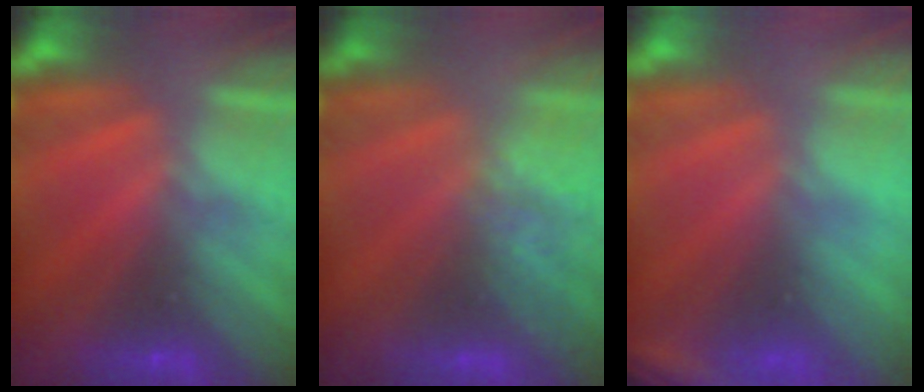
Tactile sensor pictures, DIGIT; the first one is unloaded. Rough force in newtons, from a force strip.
{"total": 3.1}
{"total": 2.4}